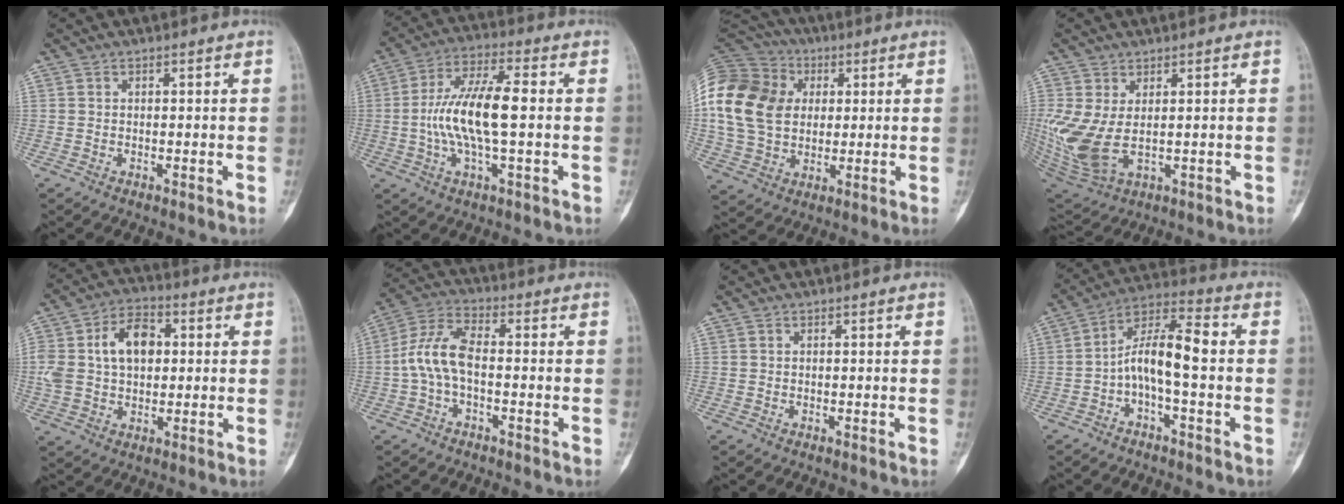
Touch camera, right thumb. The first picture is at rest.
{"total": 13.0, "force": [-0.5, 4.1, 12.3], "torque": [-0.253, 0.021, -0.013]}
{"total": 21.6, "force": [3.1, 16.5, 13.7], "torque": [-0.284, 0.018, 0.059]}
{"total": 10.5, "force": [0.4, 5.7, 8.7], "torque": [-0.207, -0.010, 0.029]}
{"total": 13.8, "force": [2.1, 8.9, 10.3], "torque": [-0.173, 0.020, 0.033]}
{"total": 8.2, "force": [-1.3, 3.9, 7.1], "torque": [-0.152, 0.031, -0.034]}
{"total": 0.0}
{"total": 9.8, "force": [-1.6, 3.2, 9.1], "torque": [-0.169, 0.051, -0.034]}